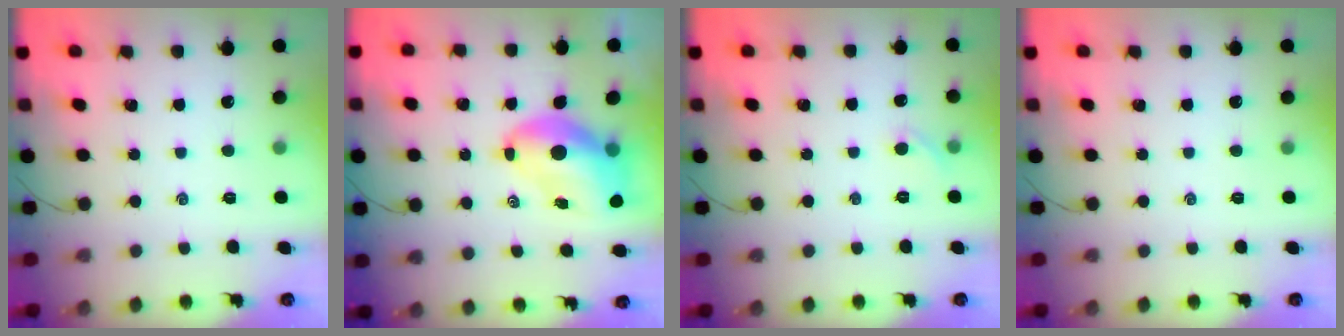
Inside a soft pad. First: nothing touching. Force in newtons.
{"total": 10.8, "press": 10.4, "slide": 3.2}
{"total": 4.0, "press": 3.7, "slide": 1.5}
{"total": 0.0}